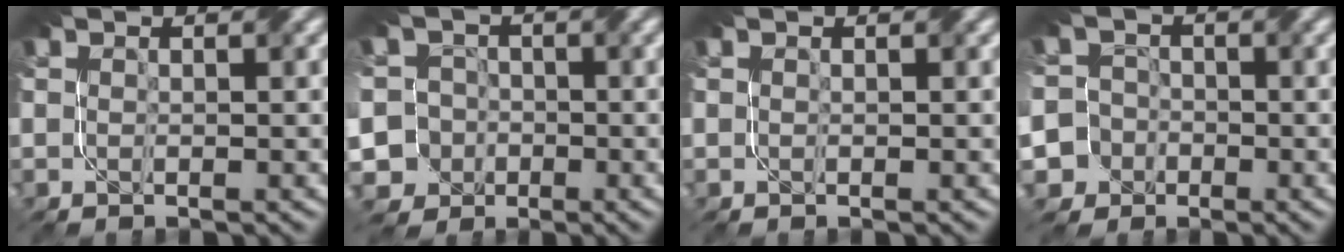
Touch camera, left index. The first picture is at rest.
{"total": 9.6, "force": [-4.2, 8.0, 3.1], "torque": [-0.073, 0.007, -0.111]}
{"total": 0.0}
{"total": 8.1, "force": [-4.7, 6.5, 1.2], "torque": [-0.024, -0.007, -0.110]}